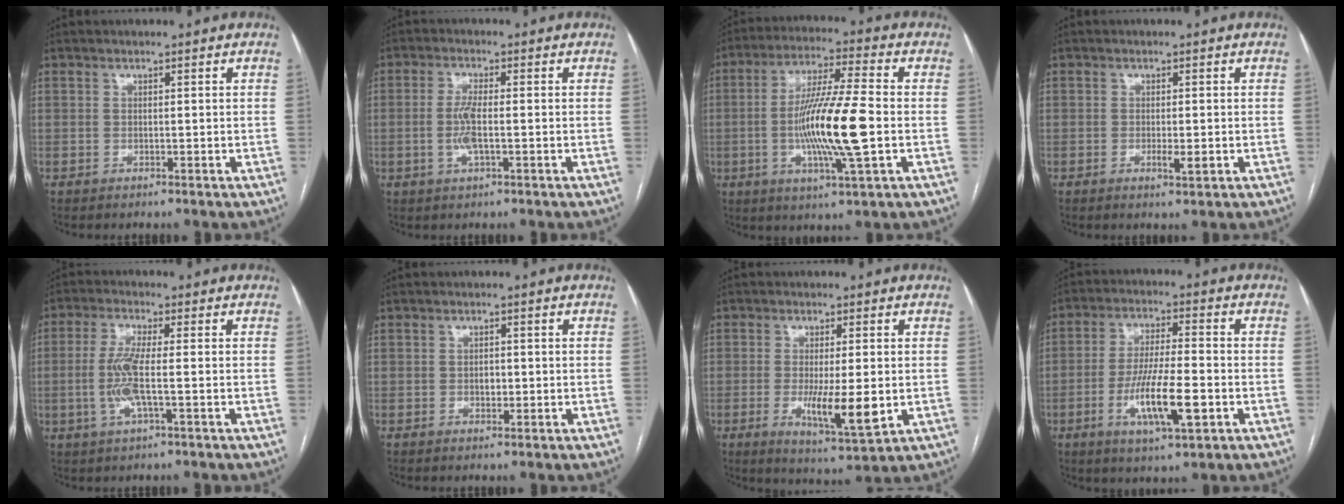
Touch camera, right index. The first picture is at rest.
{"total": 4.5, "force": [-0.8, 0.8, 4.3], "torque": [-0.092, -0.004, -0.014]}
{"total": 14.5, "force": [-2.1, 0.5, 14.4], "torque": [-0.273, -0.008, -0.041]}
{"total": 2.2, "force": [-0.6, 0.5, 2.0], "torque": [-0.034, -0.003, -0.009]}
{"total": 6.5, "force": [-1.1, 0.6, 6.4], "torque": [-0.137, -0.003, -0.024]}
{"total": 1.6, "force": [-0.3, 1.0, 1.2], "torque": [-0.019, 0.002, -0.002]}
{"total": 8.7, "force": [-1.5, 1.5, 8.4], "torque": [-0.145, -0.021, -0.021]}
{"total": 11.2, "force": [-3.6, 1.8, 10.5], "torque": [-0.196, -0.009, -0.059]}